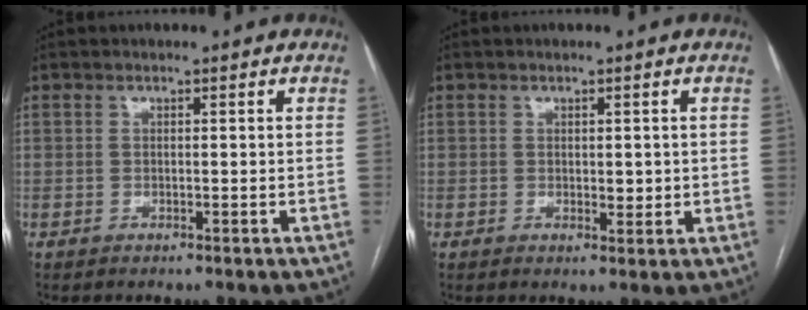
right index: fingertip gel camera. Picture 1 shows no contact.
{"total": 2.1, "force": [0.1, 1.2, 1.7], "torque": [-0.022, -0.004, 0.004]}